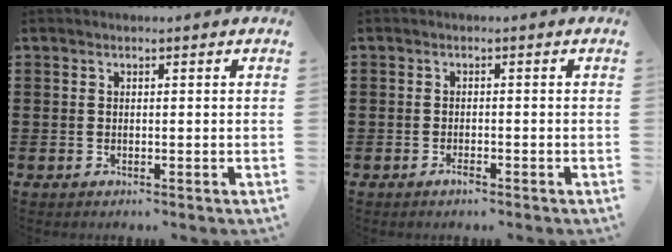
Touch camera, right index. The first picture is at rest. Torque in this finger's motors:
{"motor_torque": [0.36, 0.69, -0.28, -0.19]}